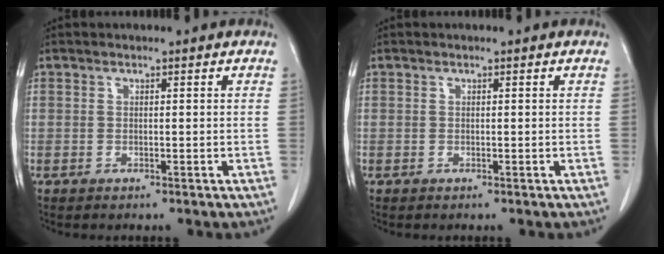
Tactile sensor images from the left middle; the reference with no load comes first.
{"total": 0.0}